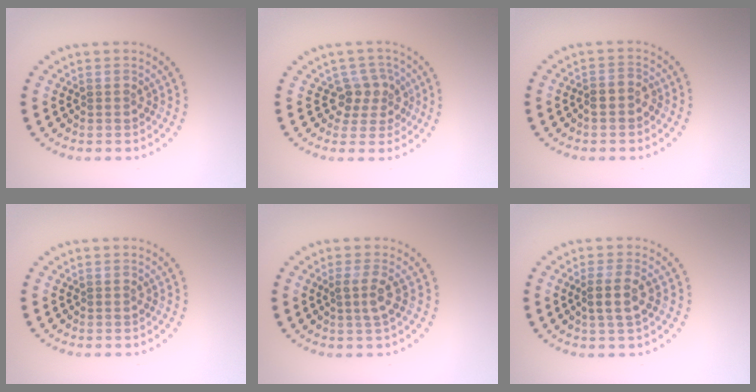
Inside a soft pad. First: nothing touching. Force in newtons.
{"total": 2.8, "press": 2.1, "slide": 1.8}
{"total": 1.3, "press": 1.2, "slide": 0.6}
{"total": 0.0}
{"total": 1.3, "press": 1.1, "slide": 0.7}
{"total": 2.4, "press": 2.1, "slide": 1.1}